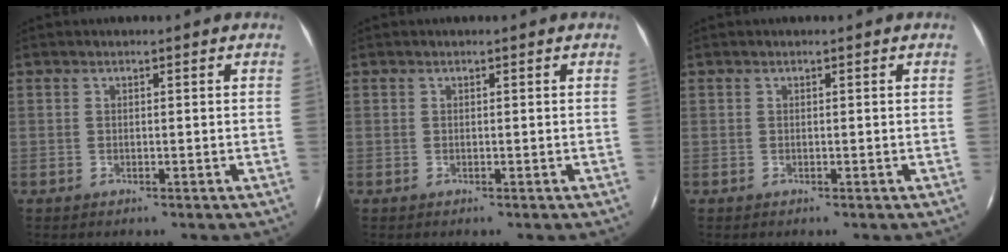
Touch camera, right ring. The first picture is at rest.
{"total": 0.0}
{"total": 0.0}